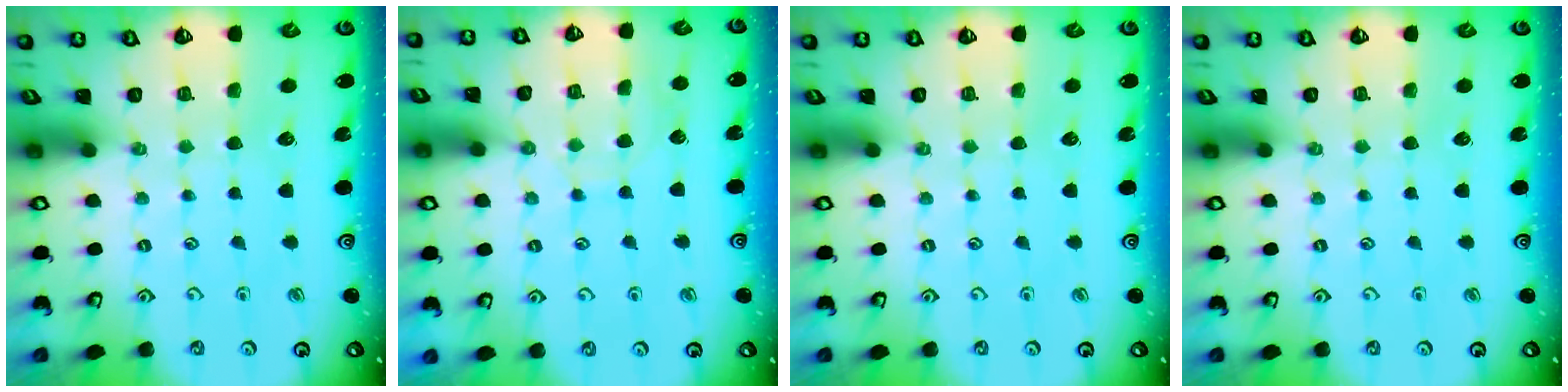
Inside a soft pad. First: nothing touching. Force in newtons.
{"total": 6.3, "press": 6.3, "slide": 0.6}
{"total": 0.0}
{"total": 0.0}